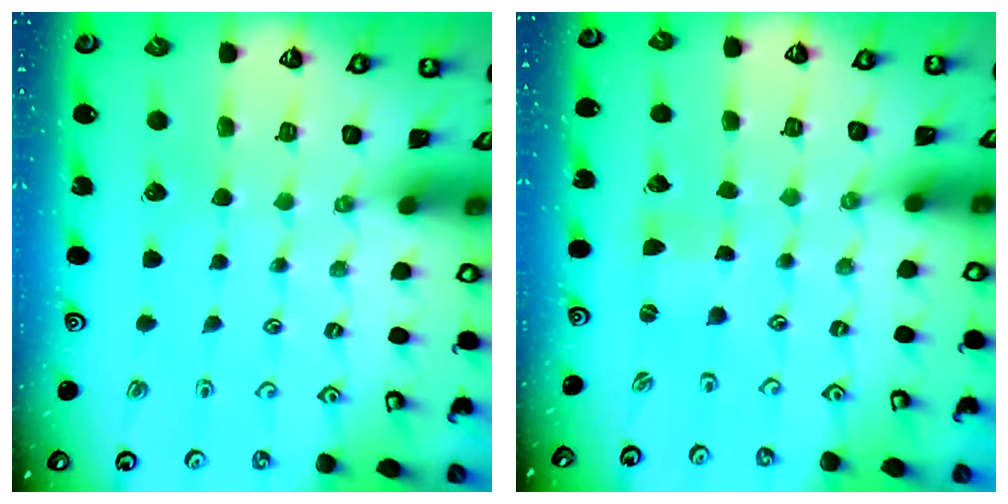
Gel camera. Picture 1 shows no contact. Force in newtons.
{"total": 0.0}